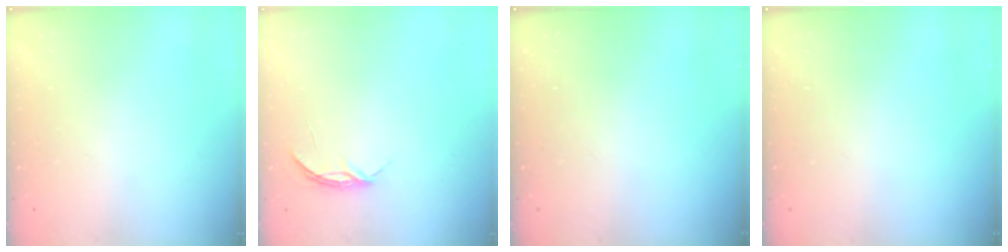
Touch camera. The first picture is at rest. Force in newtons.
{"total": 3.7, "press": 3.7, "slide": 0.4}
{"total": 0.0}
{"total": 0.0}